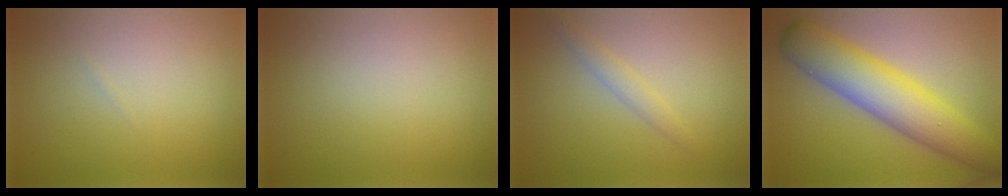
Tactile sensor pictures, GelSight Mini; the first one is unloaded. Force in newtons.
{"total": 0.0}
{"total": 1.6, "press": 1.6, "slide": 0.1}
{"total": 8.5, "press": 8.5, "slide": 0.2}